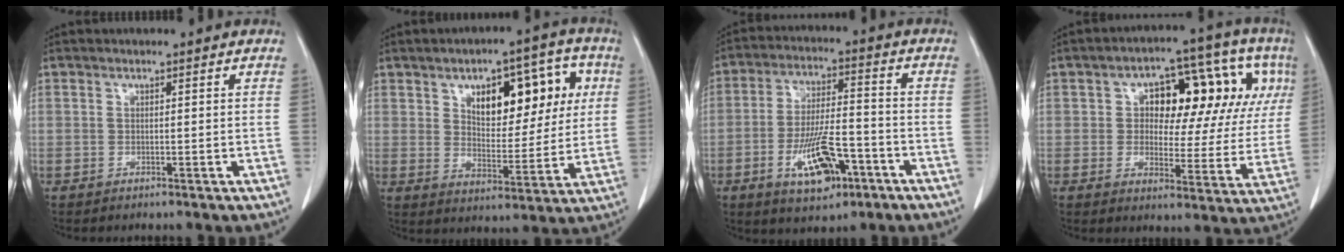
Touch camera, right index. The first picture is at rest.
{"total": 13.5, "force": [4.6, 6.3, 11.0], "torque": [-0.143, 0.027, 0.074]}
{"total": 11.4, "force": [-5.1, 4.0, 9.3], "torque": [-0.175, 0.001, -0.082]}
{"total": 17.6, "force": [5.1, 8.1, 14.8], "torque": [-0.182, 0.042, 0.067]}